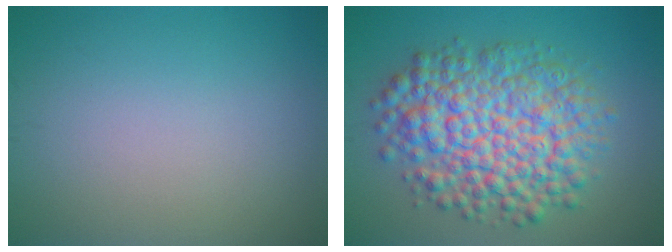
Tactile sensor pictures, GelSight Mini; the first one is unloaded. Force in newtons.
{"total": 9.8, "press": 9.8, "slide": 0.2}